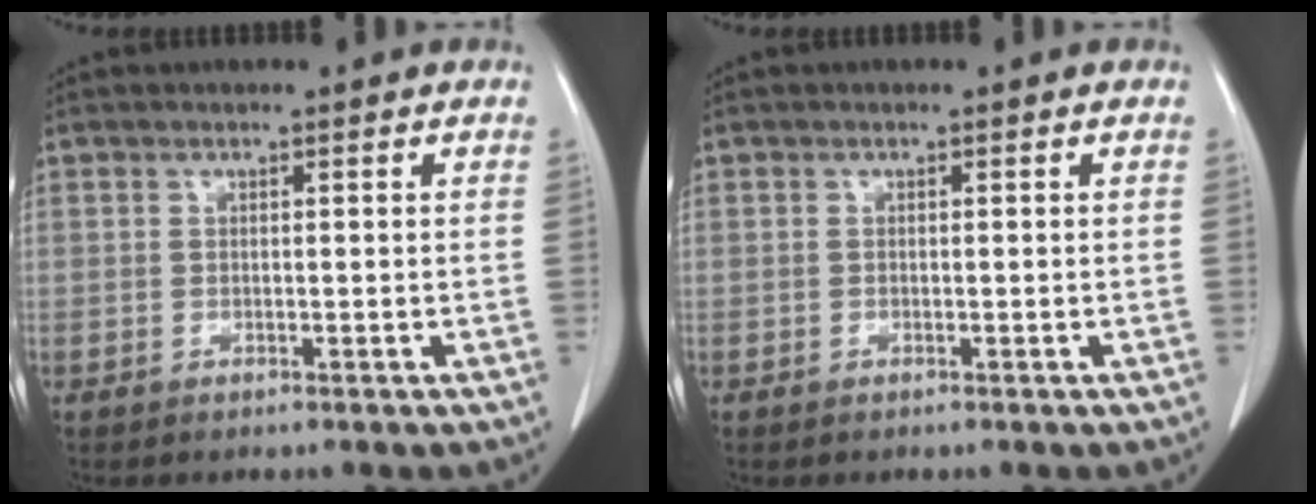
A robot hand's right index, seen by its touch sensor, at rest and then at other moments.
{"total": 0.0}